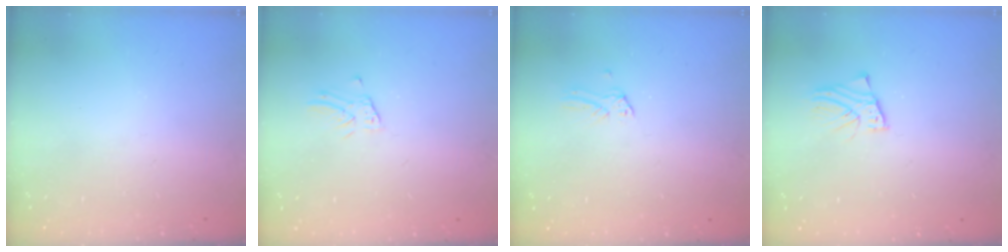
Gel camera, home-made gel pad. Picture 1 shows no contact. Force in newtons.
{"total": 1.3, "press": 1.3, "slide": 0.1}
{"total": 0.0}
{"total": 2.4, "press": 2.4, "slide": 0.1}